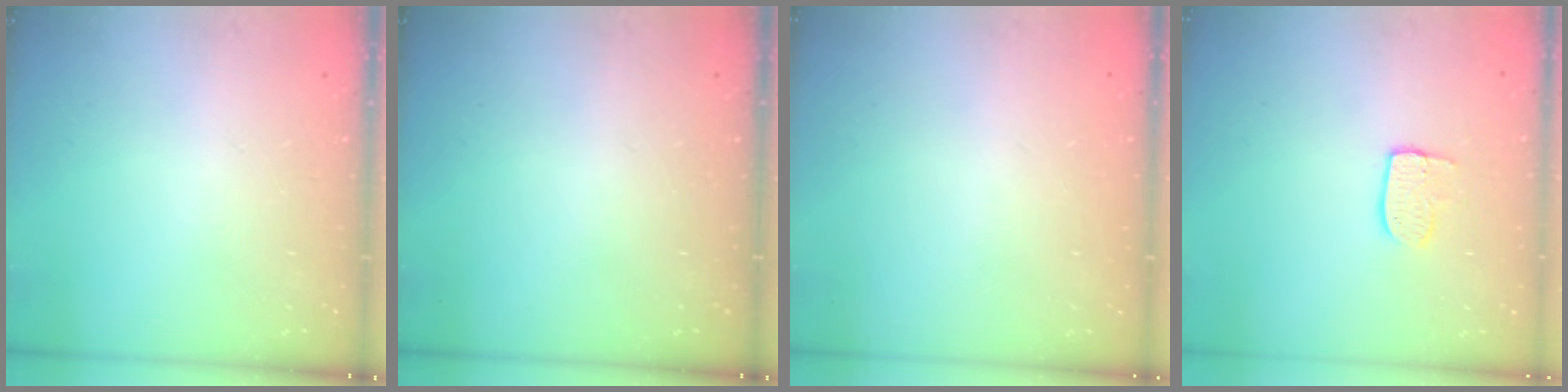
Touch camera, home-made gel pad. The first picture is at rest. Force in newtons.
{"total": 0.0}
{"total": 0.0}
{"total": 6.7, "press": 6.7, "slide": 0.2}